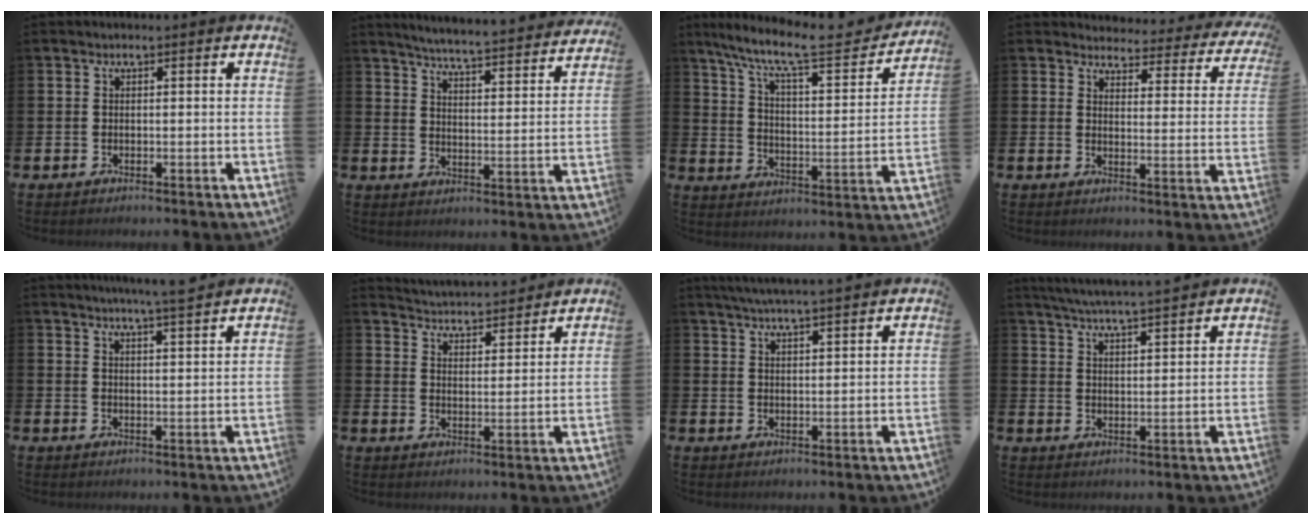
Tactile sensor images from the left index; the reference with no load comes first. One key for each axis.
{"total": 5.4, "fx": 5.3, "fy": -0.3, "fz": 1.2, "tx": -0.042, "ty": -0.046, "tz": 0.087}
{"total": 9.7, "fx": 8.2, "fy": 1.7, "fz": 4.9, "tx": -0.126, "ty": -0.053, "tz": 0.132}
{"total": 3.3, "fx": 3.1, "fy": 1.0, "fz": 0.3, "tx": -0.015, "ty": -0.036, "tz": 0.047}
{"total": 4.8, "fx": 4.6, "fy": -1.0, "fz": 1.1, "tx": -0.022, "ty": -0.026, "tz": 0.078}
{"total": 4.6, "fx": 4.6, "fy": 0.4, "fz": -0.2, "tx": -0.012, "ty": -0.038, "tz": 0.080}
{"total": 4.8, "fx": 4.7, "fy": -0.5, "fz": 1.2, "tx": -0.034, "ty": -0.018, "tz": 0.083}
{"total": 5.4, "fx": 5.3, "fy": -0.4, "fz": 1.2, "tx": -0.044, "ty": -0.030, "tz": 0.094}